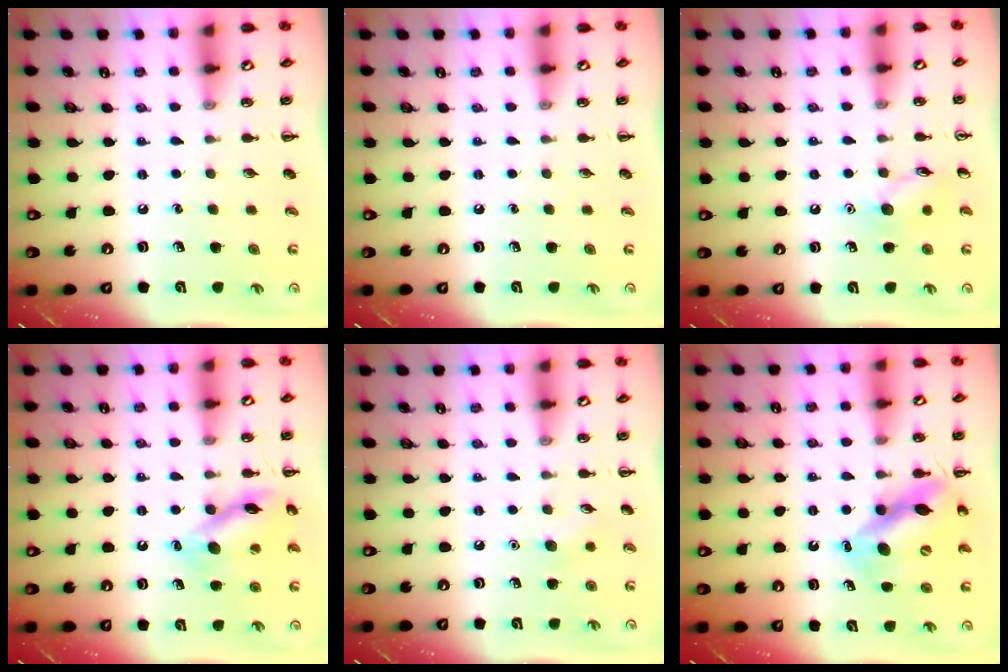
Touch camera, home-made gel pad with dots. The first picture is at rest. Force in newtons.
{"total": 0.0}
{"total": 7.4, "press": 7.3, "slide": 0.9}
{"total": 13.4, "press": 13.4, "slide": 0.9}
{"total": 5.6, "press": 5.5, "slide": 1.2}
{"total": 11.7, "press": 11.3, "slide": 3.3}